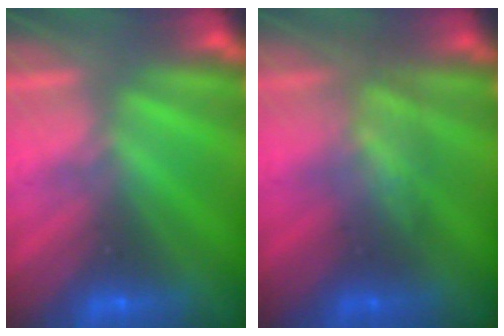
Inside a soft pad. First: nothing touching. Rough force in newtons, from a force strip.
{"total": 3.2}